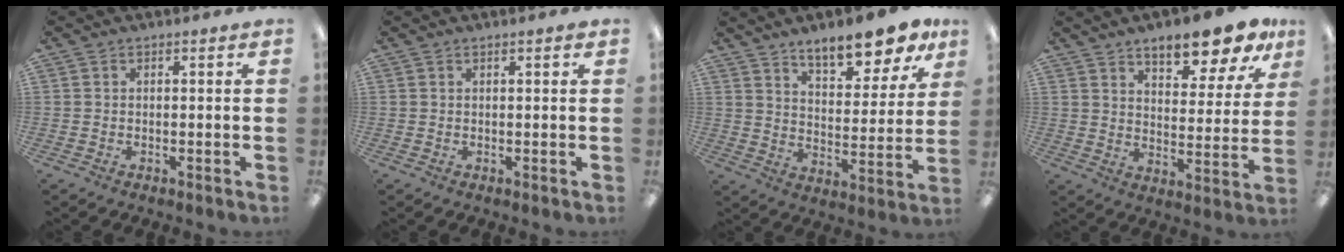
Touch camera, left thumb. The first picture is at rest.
{"total": 0.9, "force": [0.6, 0.2, 0.6], "torque": [-0.013, 0.002, 0.010]}
{"total": 12.1, "force": [10.1, 3.7, 5.4], "torque": [-0.073, -0.067, 0.177]}
{"total": 12.5, "force": [10.2, 3.6, 6.2], "torque": [-0.081, -0.070, 0.173]}